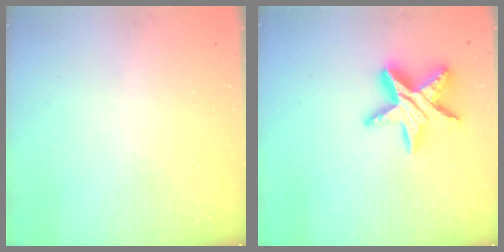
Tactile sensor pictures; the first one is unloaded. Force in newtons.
{"total": 15.2, "press": 15.1, "slide": 1.1}